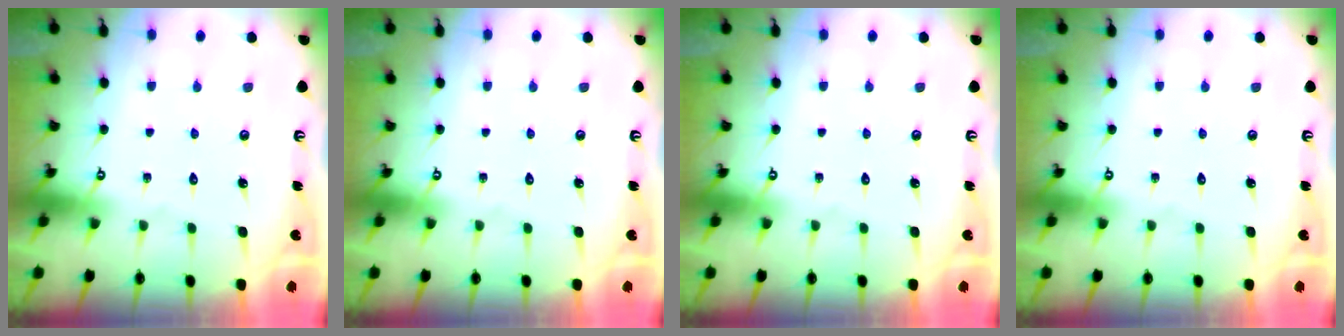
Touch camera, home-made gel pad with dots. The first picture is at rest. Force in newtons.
{"total": 0.0}
{"total": 0.0}
{"total": 0.0}